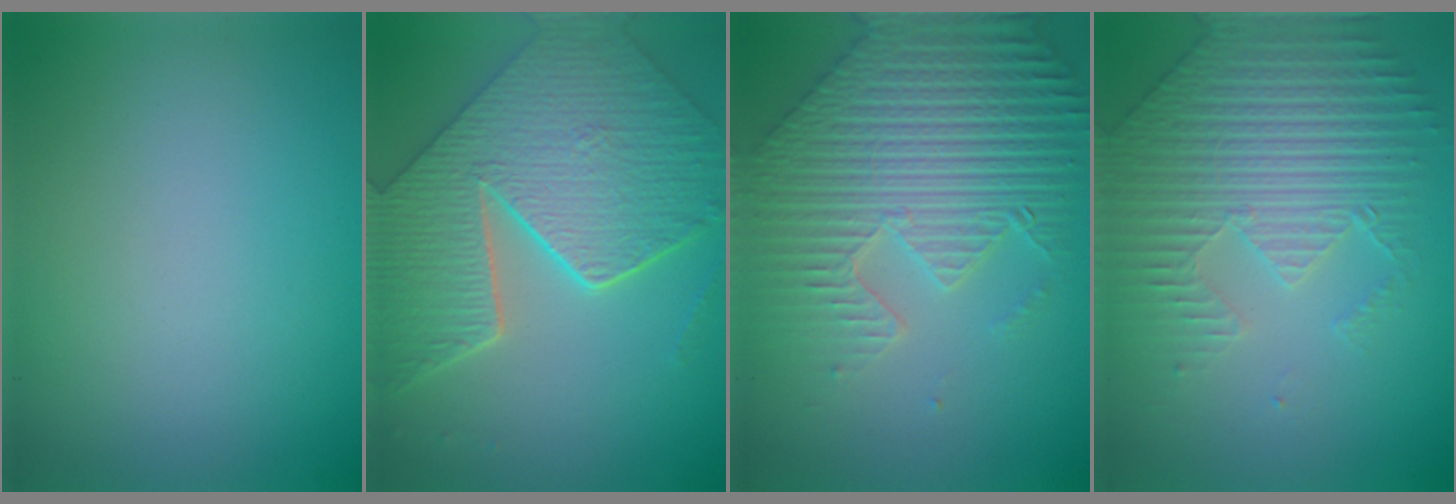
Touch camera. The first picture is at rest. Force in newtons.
{"total": 9.2, "press": 6.8, "slide": 6.2}
{"total": 9.3, "press": 6.4, "slide": 6.7}
{"total": 4.2, "press": 4.1, "slide": 1.0}